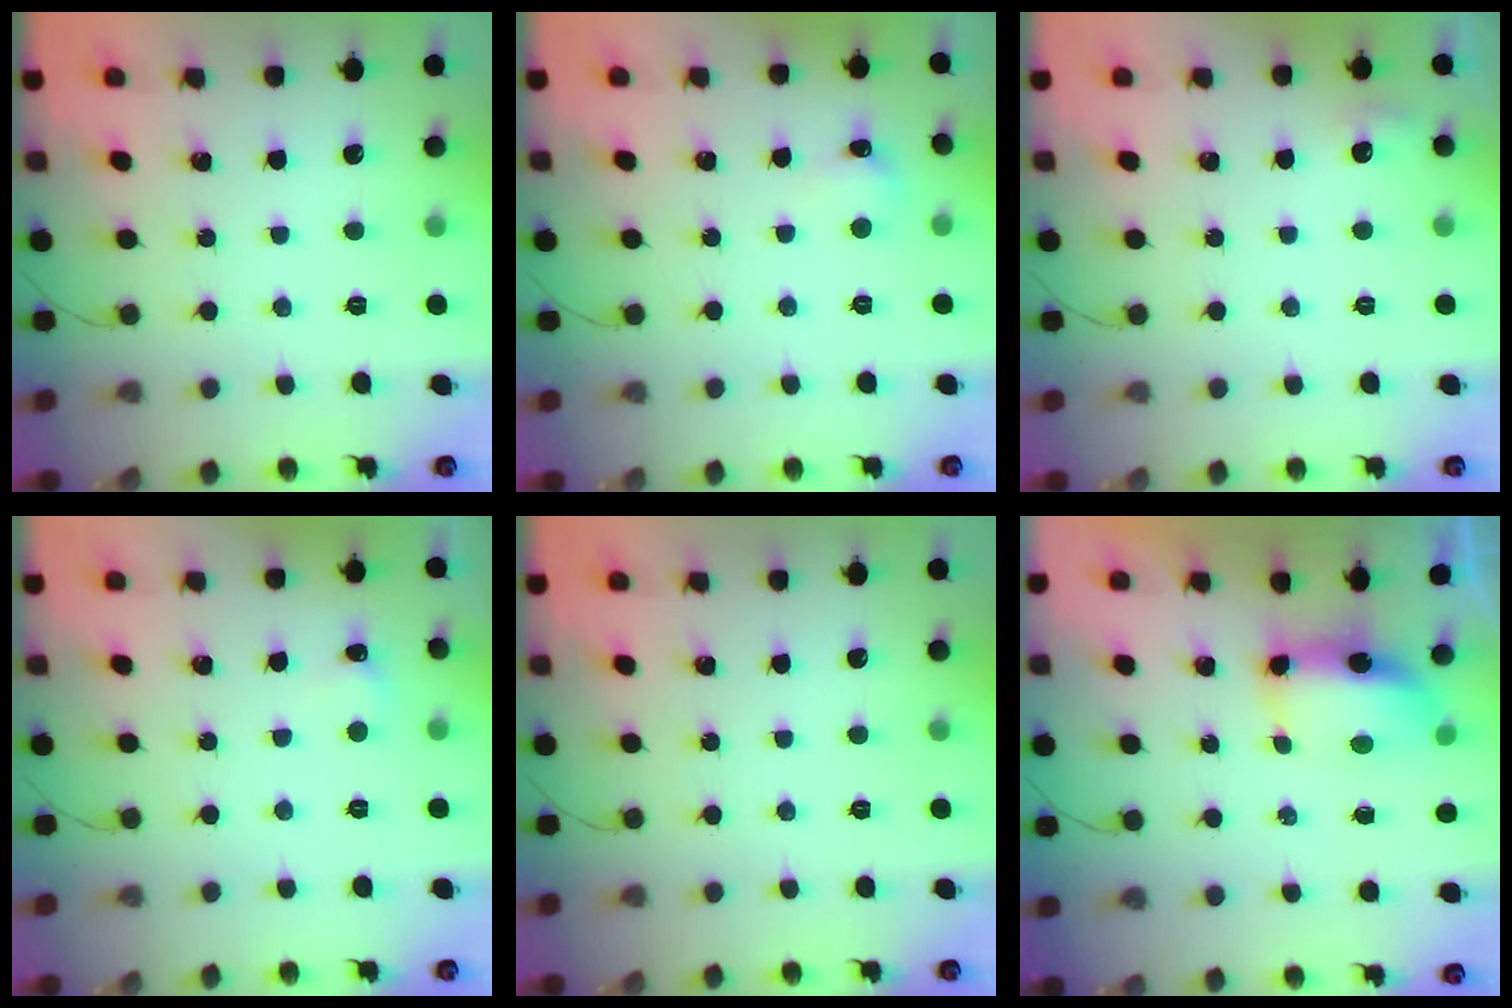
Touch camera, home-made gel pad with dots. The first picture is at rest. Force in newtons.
{"total": 5.7, "press": 5.4, "slide": 1.8}
{"total": 4.6, "press": 4.4, "slide": 1.4}
{"total": 4.9, "press": 4.7, "slide": 1.1}
{"total": 0.0}
{"total": 7.0, "press": 7.0, "slide": 0.5}